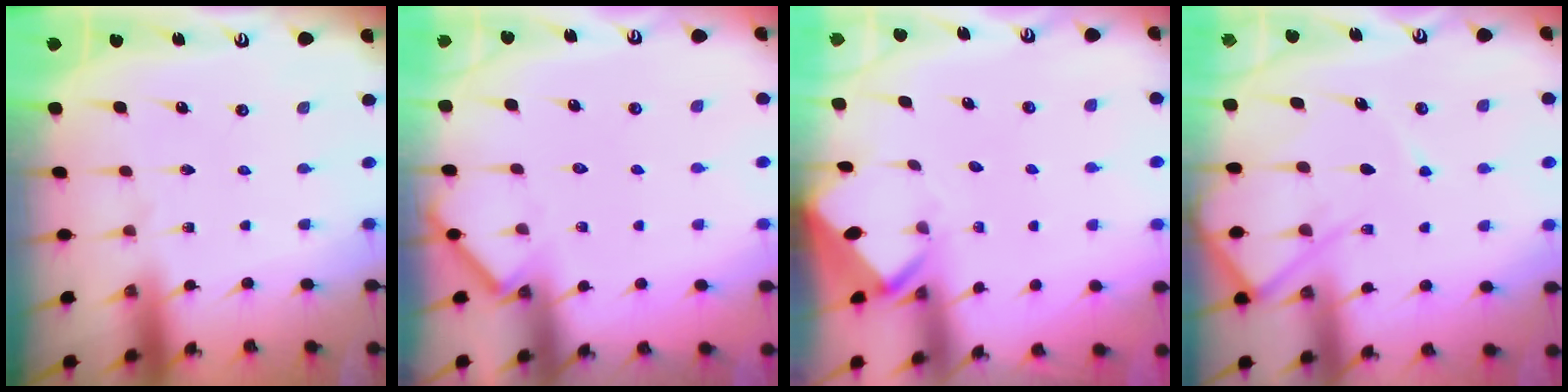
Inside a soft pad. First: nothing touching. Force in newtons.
{"total": 3.4, "press": 3.3, "slide": 0.4}
{"total": 3.1, "press": 3.1, "slide": 0.1}
{"total": 9.5, "press": 9.5, "slide": 0.9}